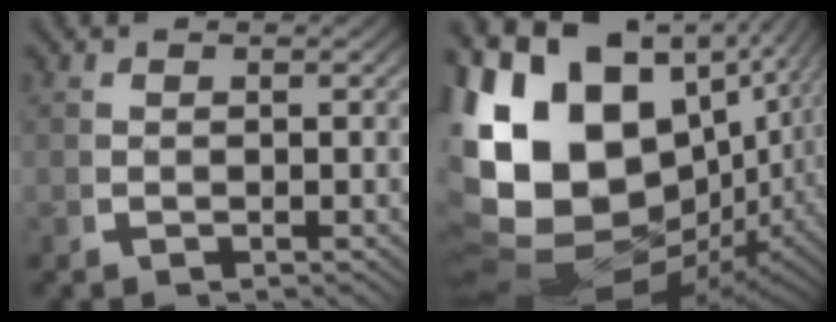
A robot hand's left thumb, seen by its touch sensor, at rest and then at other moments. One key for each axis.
{"total": 24.9, "fx": -0.9, "fy": 18.2, "fz": 17.0, "tx": -0.336, "ty": -0.044, "tz": -0.003}